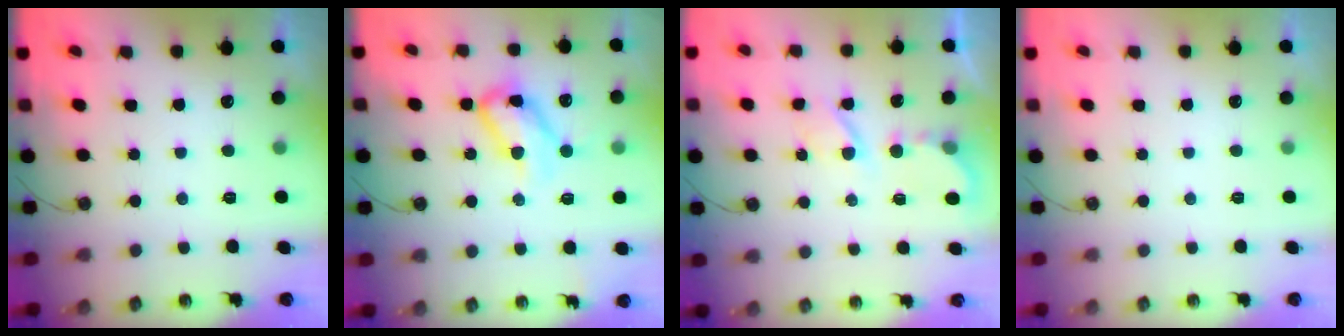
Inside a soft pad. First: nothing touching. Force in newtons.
{"total": 12.7, "press": 12.6, "slide": 1.8}
{"total": 5.7, "press": 5.7, "slide": 0.1}
{"total": 0.0}